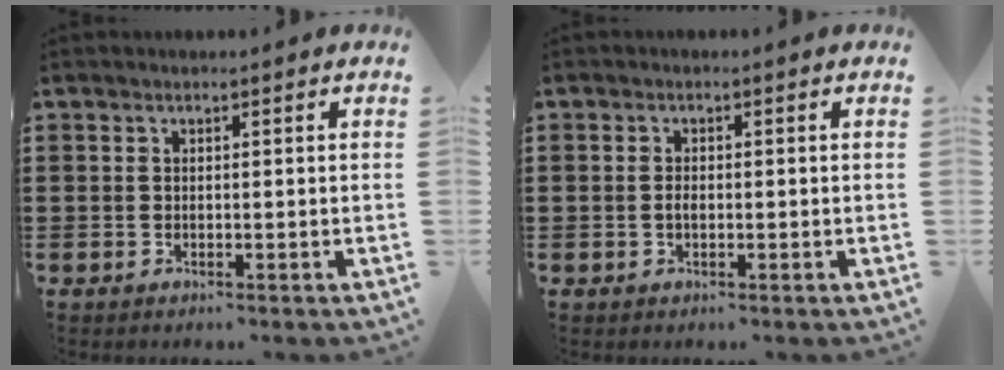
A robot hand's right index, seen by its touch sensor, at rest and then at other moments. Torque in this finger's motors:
{"motor_torque": [0.21, 0.54, 0.05, 0.00]}